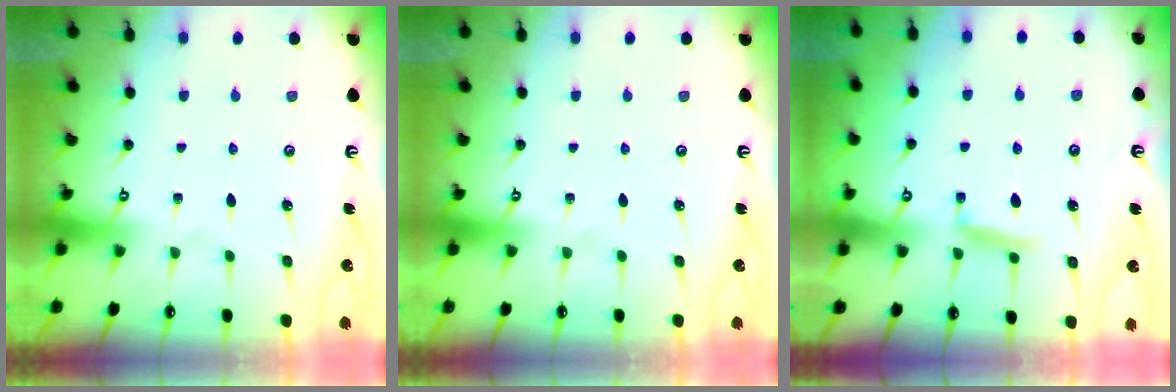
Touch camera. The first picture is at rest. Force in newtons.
{"total": 0.0}
{"total": 5.9, "press": 5.8, "slide": 0.8}